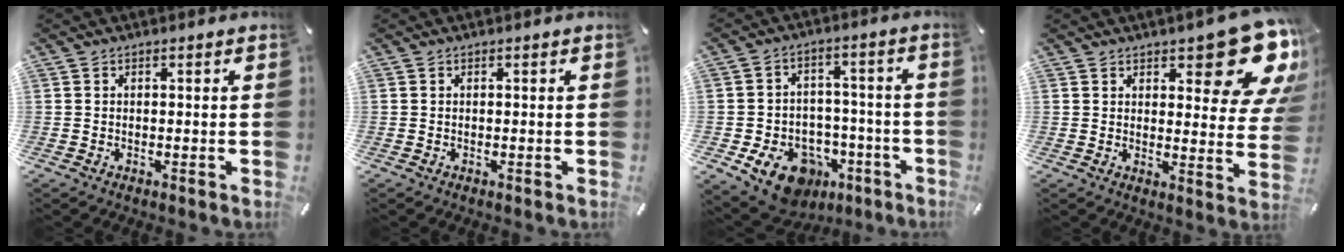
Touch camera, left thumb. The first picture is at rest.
{"total": 0.0}
{"total": 13.1, "force": [-6.5, 9.6, 6.1], "torque": [-0.087, 0.045, -0.104]}
{"total": 15.5, "force": [9.9, 5.8, 10.4], "torque": [-0.112, -0.086, 0.164]}